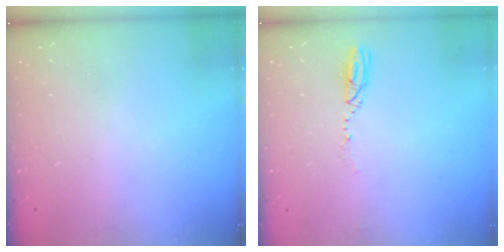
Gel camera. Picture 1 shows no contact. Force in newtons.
{"total": 3.3, "press": 3.3, "slide": 0.4}